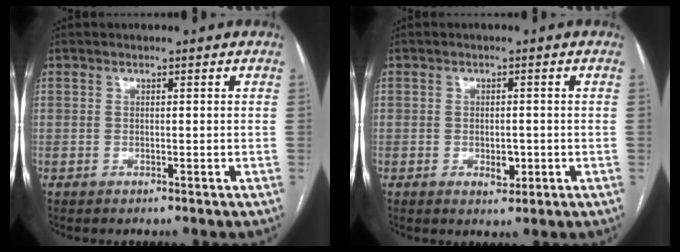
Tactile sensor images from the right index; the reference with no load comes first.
{"total": 2.8, "force": [-0.7, 1.5, 2.2], "torque": [-0.033, 0.000, -0.004]}